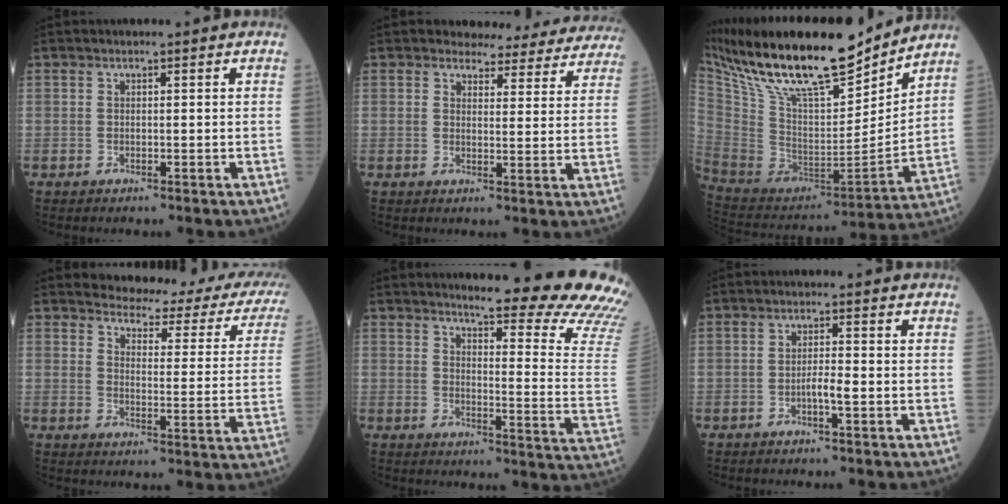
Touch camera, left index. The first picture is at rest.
{"total": 14.7, "force": [13.8, 4.6, 2.4], "torque": [0.006, -0.029, 0.133]}
{"total": 25.6, "force": [20.0, 5.6, 15.0], "torque": [-0.280, 0.004, 0.350]}
{"total": 19.3, "force": [17.8, 4.0, 6.3], "torque": [-0.056, -0.065, 0.185]}
{"total": 20.3, "force": [18.9, -0.6, 7.5], "torque": [-0.100, -0.136, 0.206]}
{"total": 2.2, "force": [-0.9, 0.1, 2.0], "torque": [-0.035, 0.001, -0.016]}